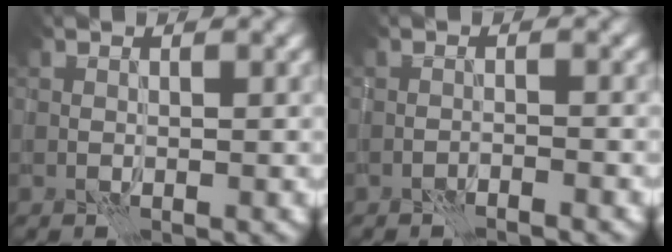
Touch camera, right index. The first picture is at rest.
{"total": 1.2, "force": [-1.2, 0.0, 0.5], "torque": [-0.005, 0.003, -0.024]}